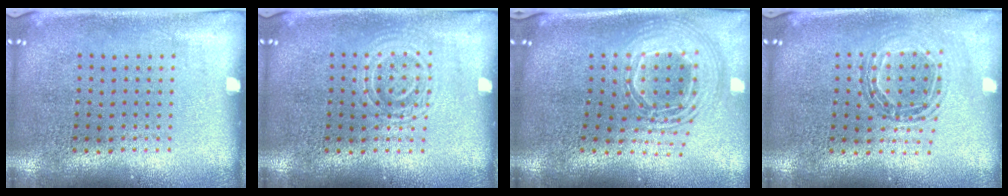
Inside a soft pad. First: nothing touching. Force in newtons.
{"total": 2.0, "press": 2.0, "slide": 0.4}
{"total": 2.6, "press": 1.9, "slide": 1.8}
{"total": 0.9, "press": 0.9, "slide": 0.2}